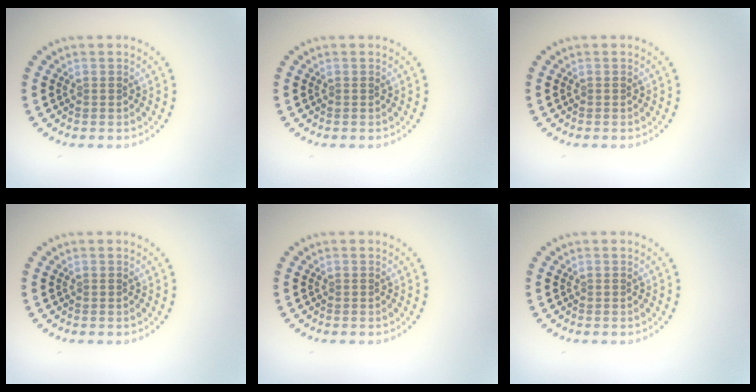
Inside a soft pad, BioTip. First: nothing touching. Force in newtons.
{"total": 0.0}
{"total": 0.0}
{"total": 0.0}
{"total": 0.0}
{"total": 0.0}